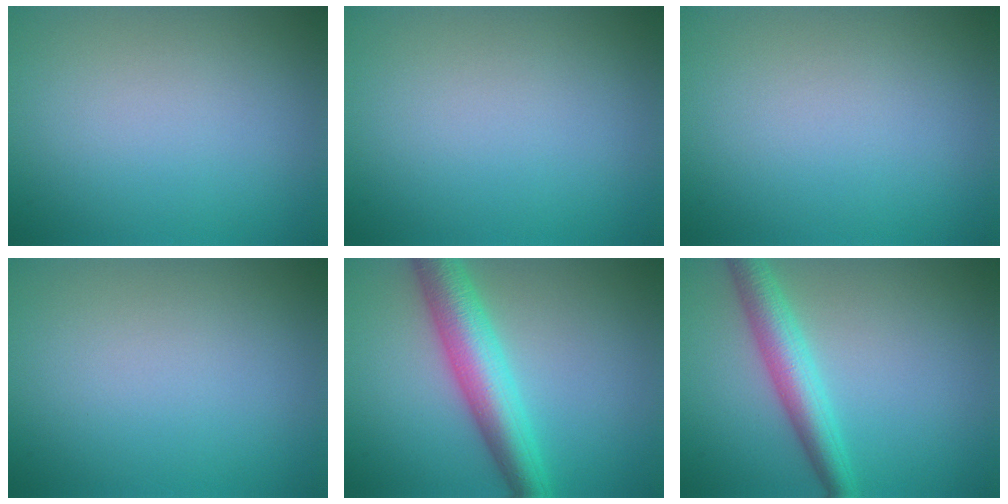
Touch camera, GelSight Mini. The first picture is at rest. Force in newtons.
{"total": 0.0}
{"total": 0.0}
{"total": 0.0}
{"total": 6.5, "press": 6.5, "slide": 0.0}
{"total": 4.4, "press": 4.4, "slide": 0.1}